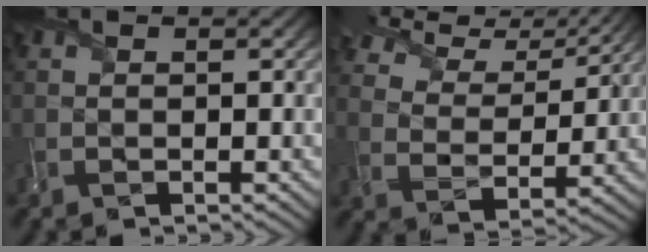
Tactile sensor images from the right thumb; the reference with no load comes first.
{"total": 11.5, "force": [9.3, 4.1, 5.2], "torque": [-0.139, 0.010, 0.143]}